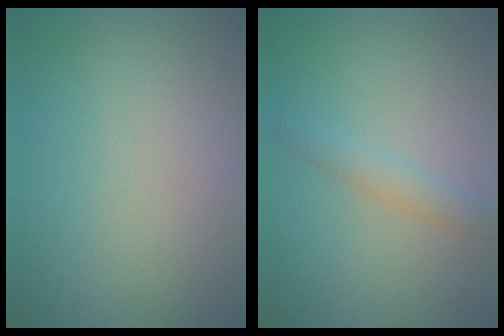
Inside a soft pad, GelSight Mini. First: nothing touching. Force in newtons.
{"total": 1.7, "press": 1.7, "slide": 0.1}